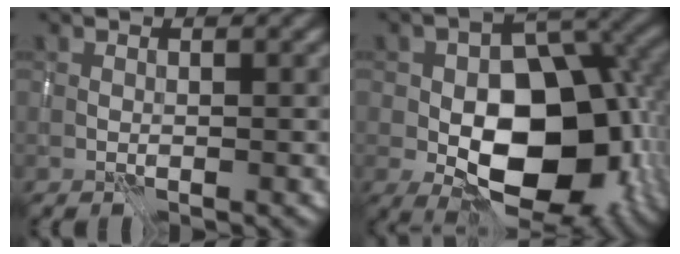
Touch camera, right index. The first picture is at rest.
{"total": 13.5, "force": [-2.9, 8.1, 10.4], "torque": [-0.144, -0.014, -0.047]}